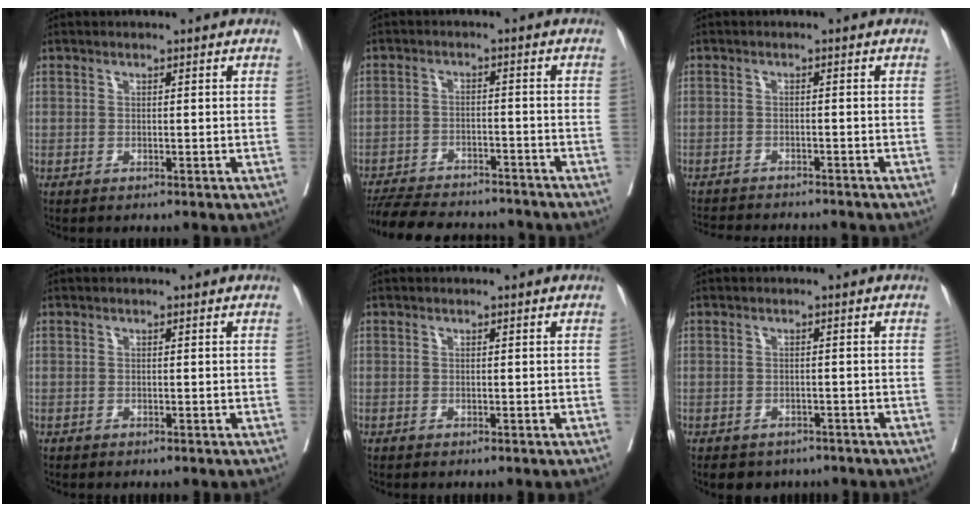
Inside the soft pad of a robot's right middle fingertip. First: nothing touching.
{"total": 15.6, "force": [-14.2, 3.9, 5.2], "torque": [-0.114, -0.005, -0.201]}
{"total": 10.0, "force": [-9.4, 1.5, 3.1], "torque": [-0.048, -0.007, -0.127]}
{"total": 0.0}
{"total": 0.0}
{"total": 4.7, "force": [-3.9, 2.6, 0.6], "torque": [0.003, 0.006, -0.049]}